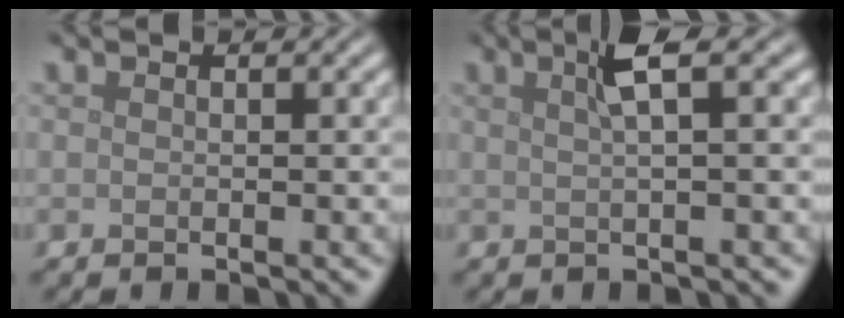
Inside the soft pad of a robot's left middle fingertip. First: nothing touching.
{"total": 3.3, "force": [1.3, 0.7, 2.9], "torque": [-0.040, 0.014, 0.019]}